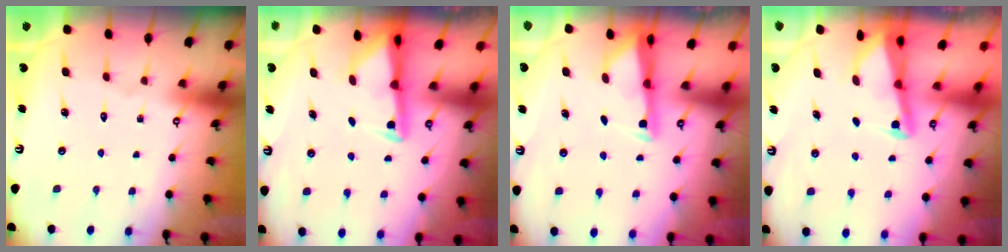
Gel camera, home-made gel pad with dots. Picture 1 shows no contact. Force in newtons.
{"total": 2.8, "press": 2.8, "slide": 0.7}
{"total": 2.6, "press": 2.6, "slide": 0.4}
{"total": 2.7, "press": 2.6, "slide": 0.6}